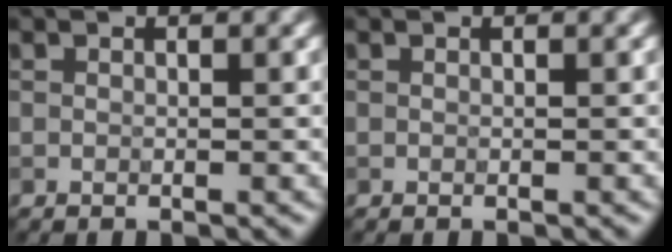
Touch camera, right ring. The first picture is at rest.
{"total": 0.0}